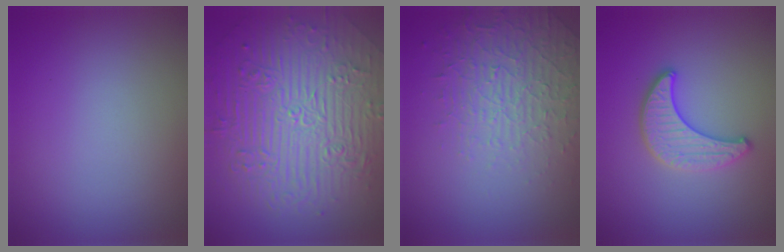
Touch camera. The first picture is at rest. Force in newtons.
{"total": 10.6, "press": 7.0, "slide": 8.0}
{"total": 4.6, "press": 3.1, "slide": 3.3}
{"total": 3.3, "press": 3.2, "slide": 0.4}